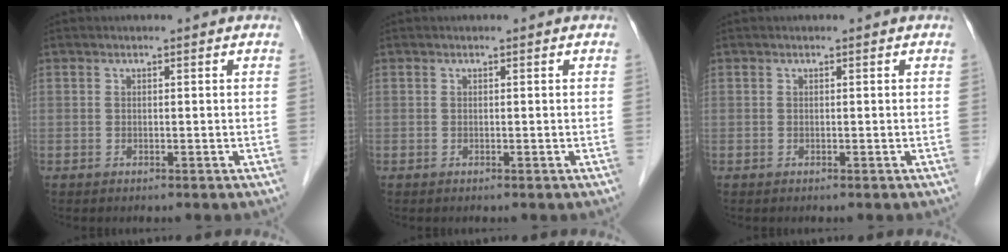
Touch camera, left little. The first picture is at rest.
{"total": 0.0}
{"total": 0.0}